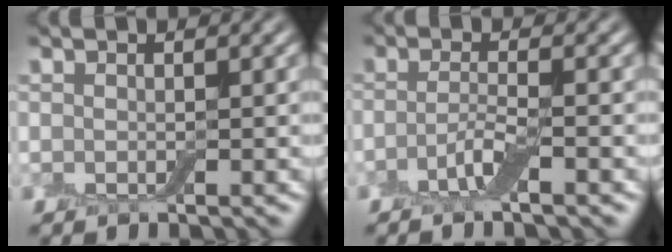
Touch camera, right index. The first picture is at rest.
{"total": 2.4, "force": [-1.2, 0.3, 2.0], "torque": [-0.042, 0.002, -0.031]}